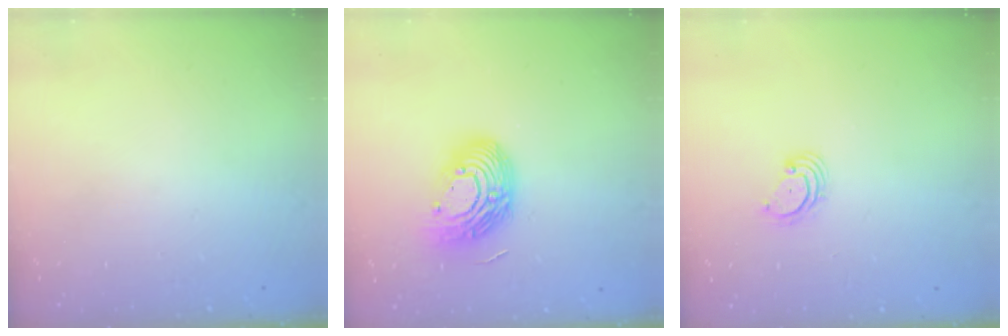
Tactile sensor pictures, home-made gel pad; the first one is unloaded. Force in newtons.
{"total": 14.8, "press": 14.8, "slide": 1.0}
{"total": 3.0, "press": 3.0, "slide": 0.3}